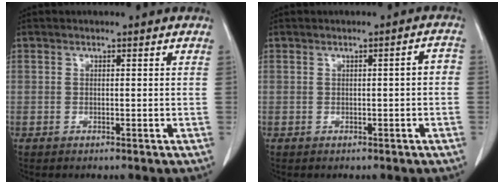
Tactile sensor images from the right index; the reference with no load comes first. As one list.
[{"total": 1.9, "force": [-0.3, 0.4, 1.8], "torque": [-0.020, 0.006, -0.004]}]